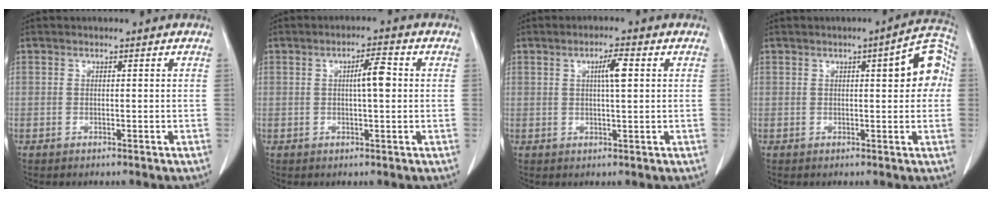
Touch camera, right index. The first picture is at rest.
{"total": 4.2, "force": [0.5, 0.6, 4.2], "torque": [-0.069, 0.007, 0.006]}
{"total": 3.8, "force": [1.1, 0.4, 3.6], "torque": [-0.059, 0.003, 0.015]}
{"total": 8.2, "force": [1.6, 2.1, 7.8], "torque": [-0.087, 0.026, 0.012]}